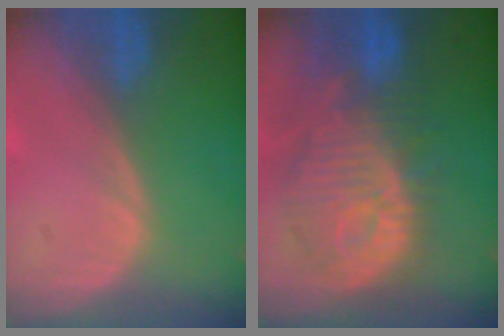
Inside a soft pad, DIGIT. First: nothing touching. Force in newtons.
{"total": 12.6, "press": 11.2, "slide": 5.7}